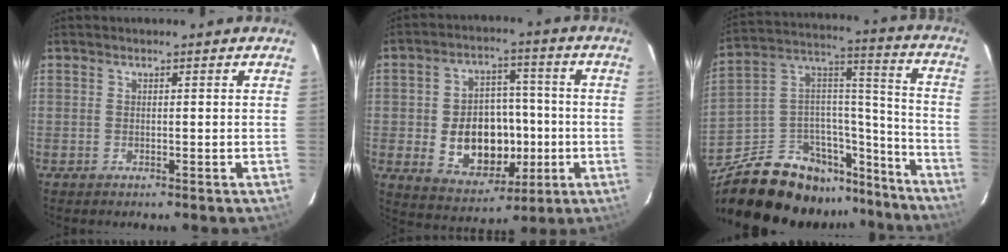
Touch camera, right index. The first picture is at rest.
{"total": 13.8, "force": [-2.3, 10.1, 9.2], "torque": [-0.188, 0.015, -0.011]}
{"total": 24.4, "force": [-19.1, 11.4, 10.1], "torque": [-0.186, 0.072, -0.285]}